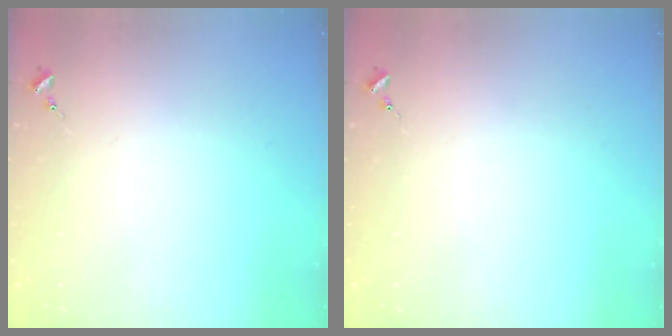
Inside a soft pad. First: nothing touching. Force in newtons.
{"total": 0.0}